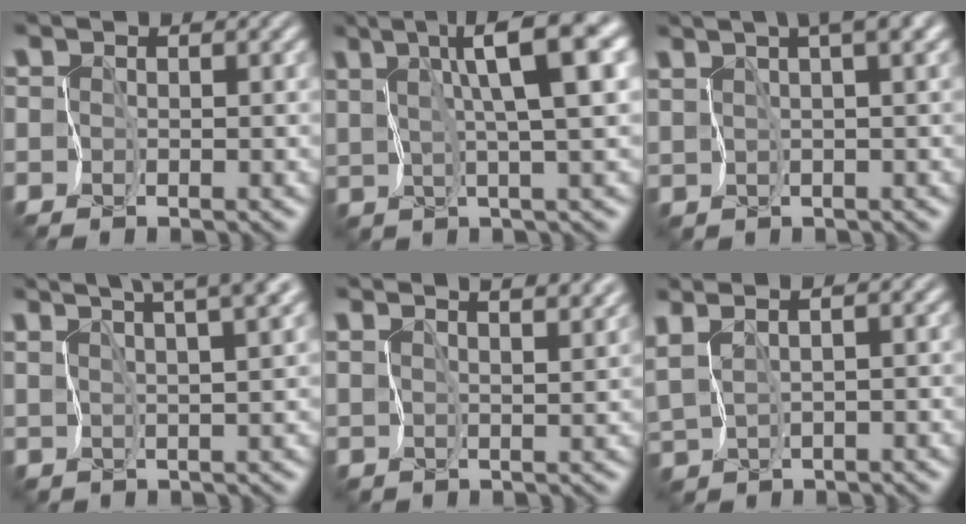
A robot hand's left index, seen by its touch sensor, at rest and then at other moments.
{"total": 7.7, "force": [3.1, 1.1, 6.9], "torque": [-0.115, 0.011, 0.056]}
{"total": 4.8, "force": [2.9, 0.9, 3.8], "torque": [-0.063, 0.017, 0.051]}
{"total": 10.6, "force": [7.6, 3.3, 6.7], "torque": [-0.081, 0.045, 0.088]}
{"total": 7.2, "force": [5.8, 2.2, 3.7], "torque": [-0.056, 0.031, 0.071]}
{"total": 3.0, "force": [2.4, 0.5, 1.7], "torque": [-0.059, 0.014, 0.052]}